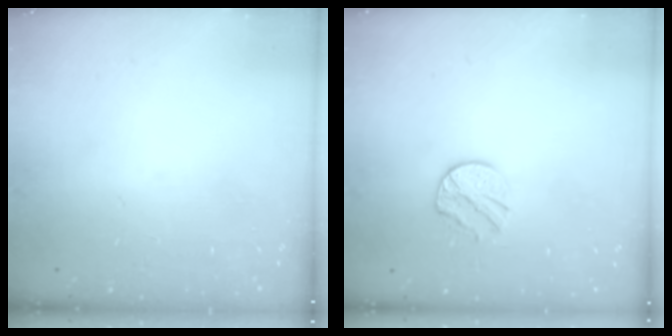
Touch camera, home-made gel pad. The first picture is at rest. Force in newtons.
{"total": 7.7, "press": 7.7, "slide": 0.7}